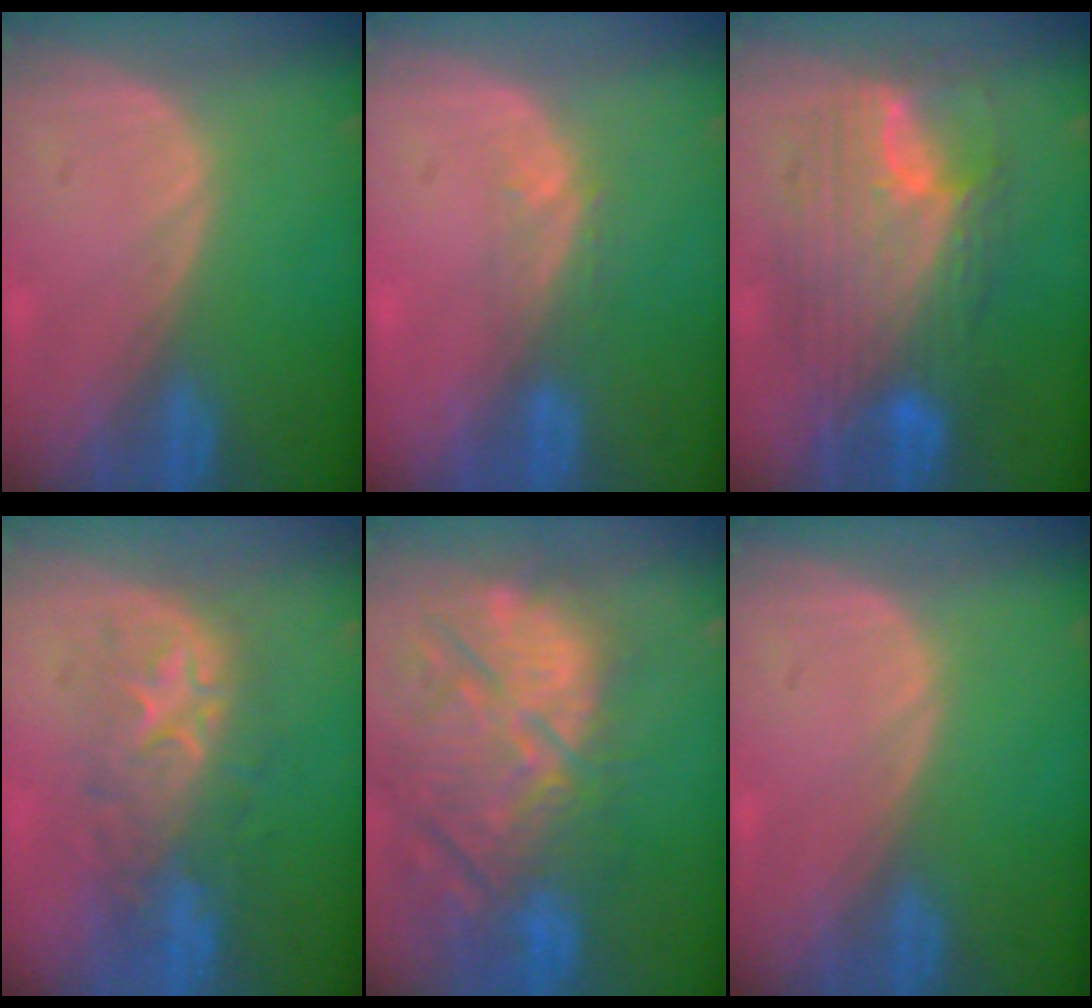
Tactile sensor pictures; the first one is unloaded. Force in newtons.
{"total": 2.8, "press": 2.1, "slide": 1.7}
{"total": 11.9, "press": 11.8, "slide": 1.0}
{"total": 8.6, "press": 8.6, "slide": 0.5}
{"total": 14.8, "press": 12.9, "slide": 7.3}
{"total": 0.0}